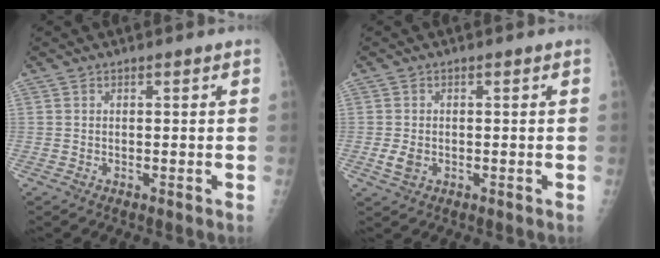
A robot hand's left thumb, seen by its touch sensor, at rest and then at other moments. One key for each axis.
{"total": 2.7, "fx": -0.6, "fy": 2.0, "fz": 1.8, "tx": -0.036, "ty": -0.002, "tz": -0.008}